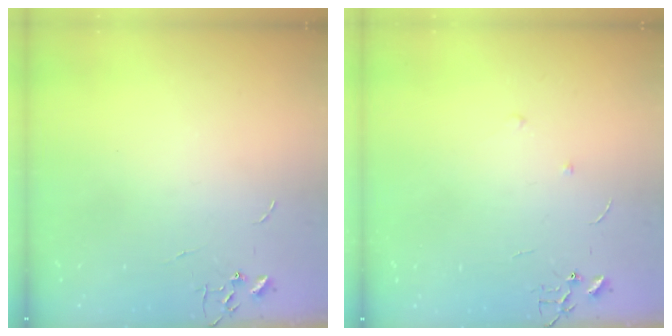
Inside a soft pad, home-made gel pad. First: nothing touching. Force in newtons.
{"total": 5.6, "press": 5.6, "slide": 0.6}